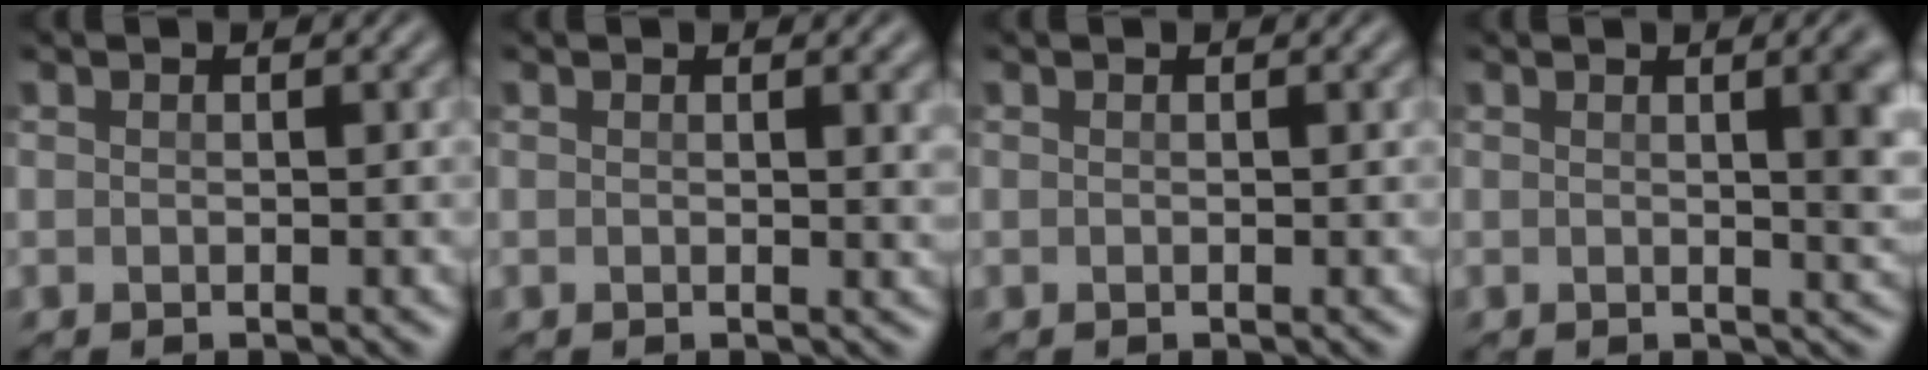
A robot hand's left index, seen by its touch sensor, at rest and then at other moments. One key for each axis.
{"total": 1.6, "fx": 0.6, "fy": 0.7, "fz": 1.3, "tx": -0.025, "ty": -0.001, "tz": 0.010}
{"total": 0.0}
{"total": 3.9, "fx": 0.6, "fy": 1.5, "fz": 3.6, "tx": -0.051, "ty": -0.002, "tz": 0.014}